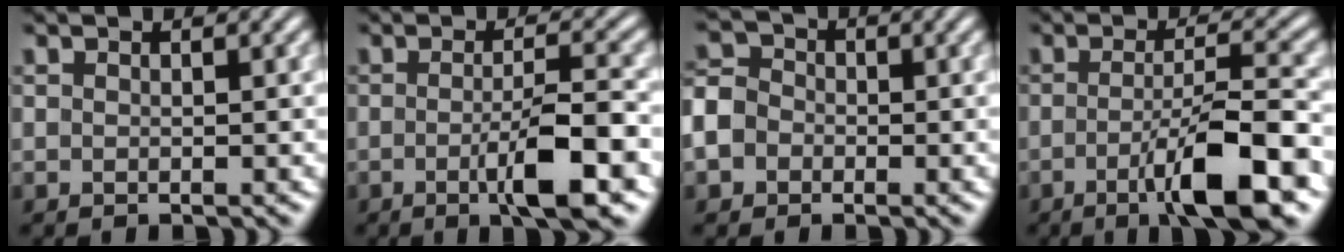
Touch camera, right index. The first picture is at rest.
{"total": 4.9, "force": [-1.9, 0.6, 4.5], "torque": [-0.067, -0.003, -0.032]}
{"total": 5.6, "force": [-0.9, 5.1, 2.1], "torque": [-0.061, -0.012, -0.021]}
{"total": 7.0, "force": [-3.2, 1.0, 6.1], "torque": [-0.089, -0.004, -0.048]}